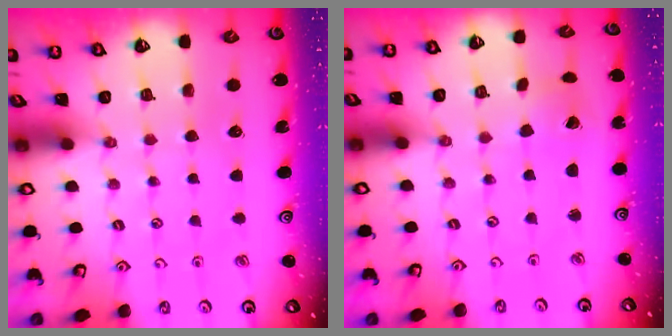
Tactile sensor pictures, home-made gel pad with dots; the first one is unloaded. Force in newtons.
{"total": 2.7, "press": 2.7, "slide": 0.5}